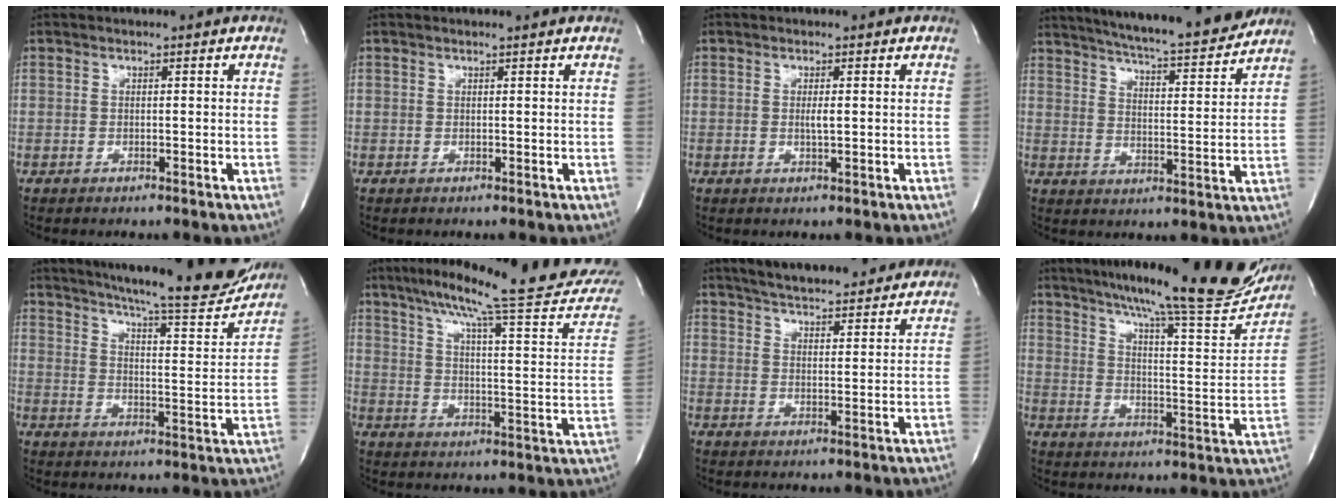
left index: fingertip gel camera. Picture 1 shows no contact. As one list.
[{"total": 1.0, "force": [0.9, -0.1, 0.3], "torque": [-0.011, 0.004, 0.013]}, {"total": 1.2, "force": [0.0, 0.1, 1.2], "torque": [-0.028, -0.004, 0.000]}, {"total": 18.5, "force": [16.9, 1.0, 7.5], "torque": [-0.121, -0.024, 0.234]}, {"total": 23.1, "force": [20.8, 1.9, 10.0], "torque": [-0.158, -0.057, 0.267]}, {"total": 25.6, "force": [22.0, 0.7, 13.1], "torque": [-0.200, -0.052, 0.291]}, {"total": 20.1, "force": [18.2, 3.6, 7.8], "torque": [-0.124, 0.018, 0.244]}, {"total": 26.5, "force": [22.9, 2.3, 13.0], "torque": [-0.201, -0.059, 0.299]}]